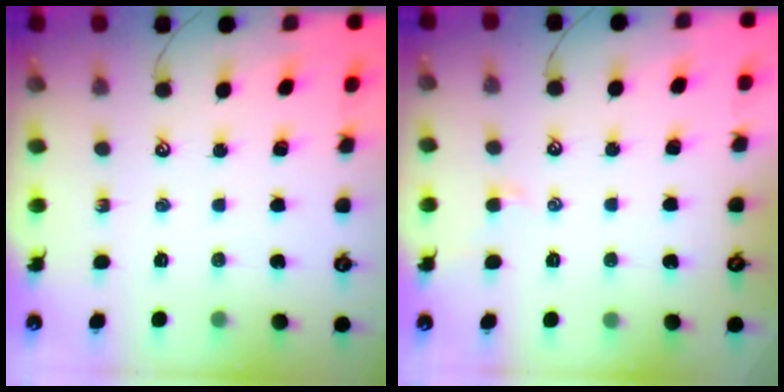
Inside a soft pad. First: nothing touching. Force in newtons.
{"total": 1.1, "press": 1.1, "slide": 0.4}